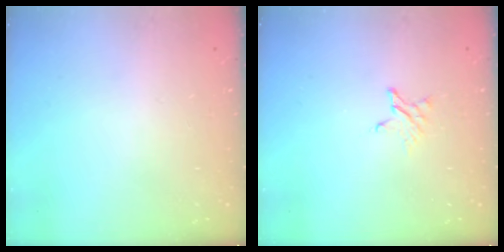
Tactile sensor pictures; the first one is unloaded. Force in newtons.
{"total": 2.4, "press": 2.4, "slide": 0.2}